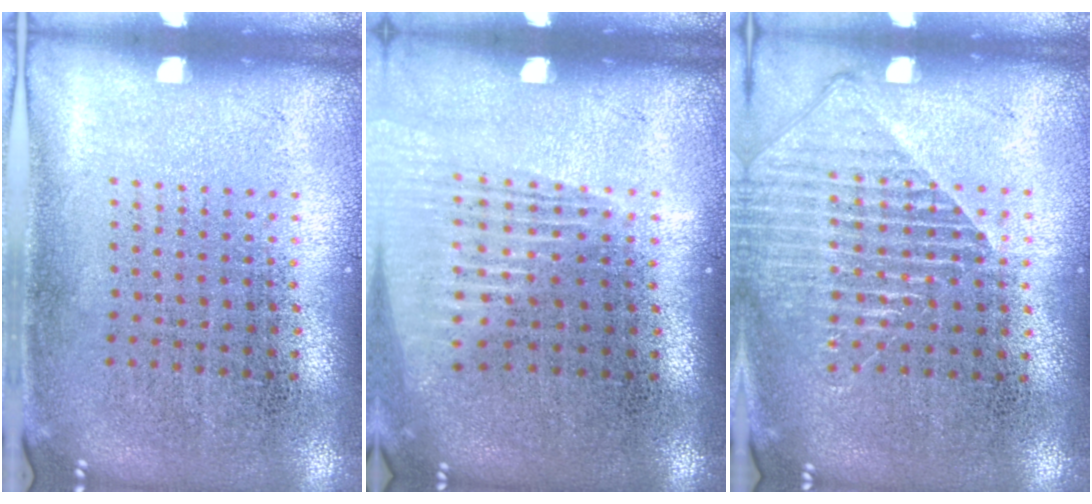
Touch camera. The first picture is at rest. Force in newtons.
{"total": 1.3, "press": 1.2, "slide": 0.6}
{"total": 1.6, "press": 1.4, "slide": 0.8}